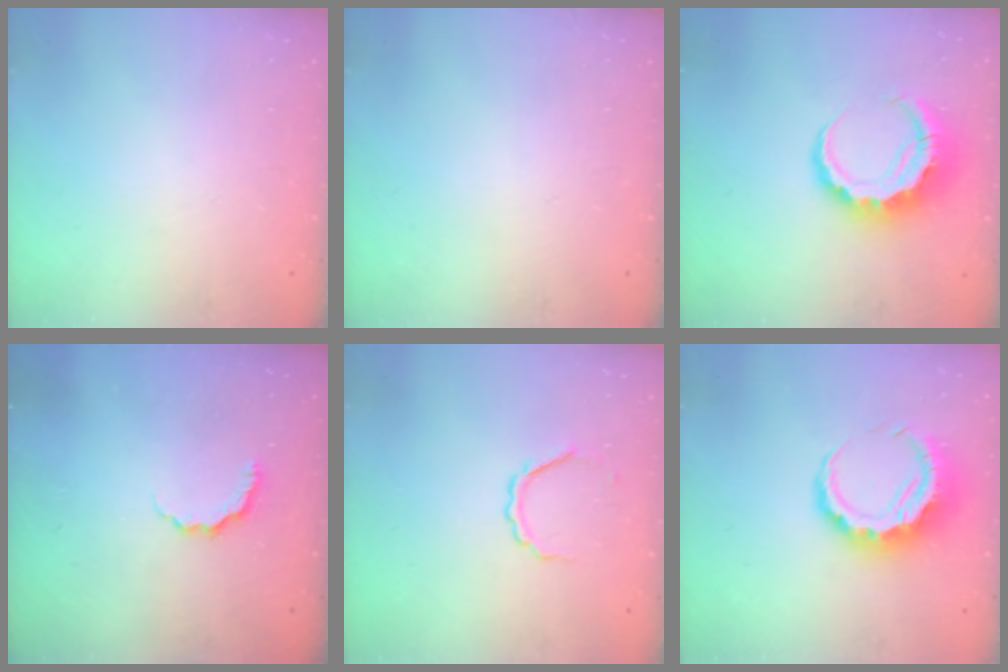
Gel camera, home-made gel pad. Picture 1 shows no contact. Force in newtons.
{"total": 0.0}
{"total": 8.6, "press": 8.5, "slide": 1.5}
{"total": 3.3, "press": 3.2, "slide": 0.7}
{"total": 3.3, "press": 3.3, "slide": 0.6}
{"total": 9.7, "press": 9.5, "slide": 1.8}